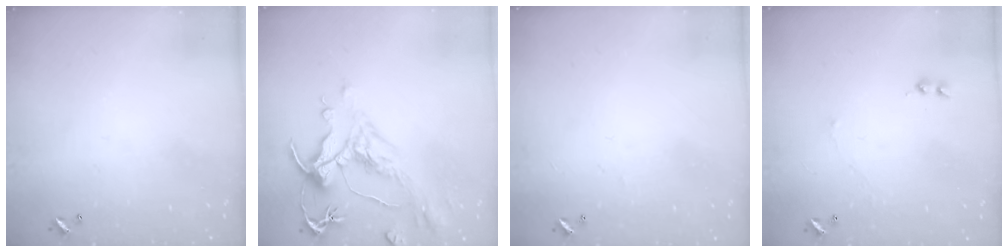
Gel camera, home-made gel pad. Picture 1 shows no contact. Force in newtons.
{"total": 2.0, "press": 1.2, "slide": 1.6}
{"total": 0.7, "press": 0.5, "slide": 0.6}
{"total": 1.5, "press": 1.5, "slide": 0.5}